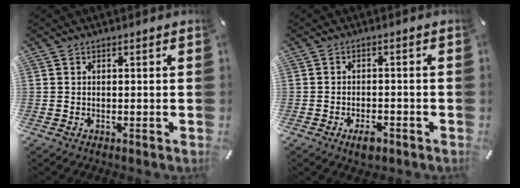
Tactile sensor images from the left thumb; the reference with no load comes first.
{"total": 3.7, "force": [-2.2, 1.7, 2.4], "torque": [-0.036, 0.010, -0.036]}